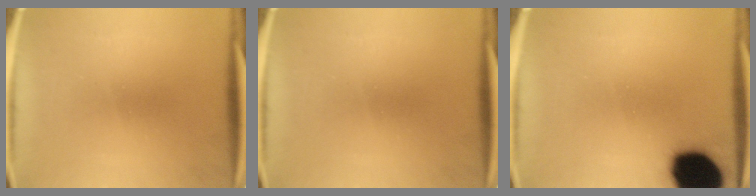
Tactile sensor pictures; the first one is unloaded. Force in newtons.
{"total": 0.0}
{"total": 19.3}